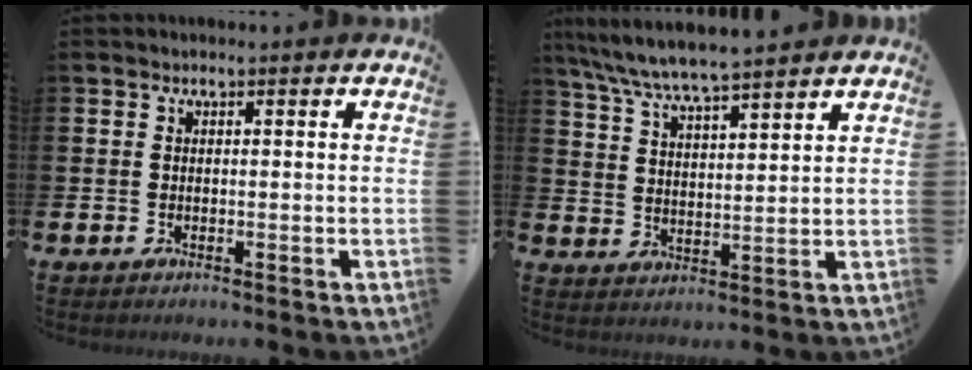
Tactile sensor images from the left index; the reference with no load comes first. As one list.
[{"total": 6.9, "force": [6.6, -0.1, 1.8], "torque": [-0.061, -0.036, 0.118]}]